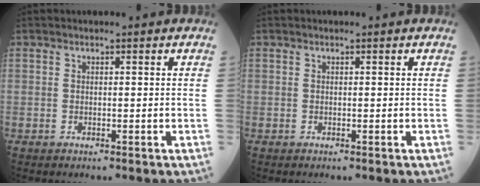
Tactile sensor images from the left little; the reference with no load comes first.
{"total": 0.0}